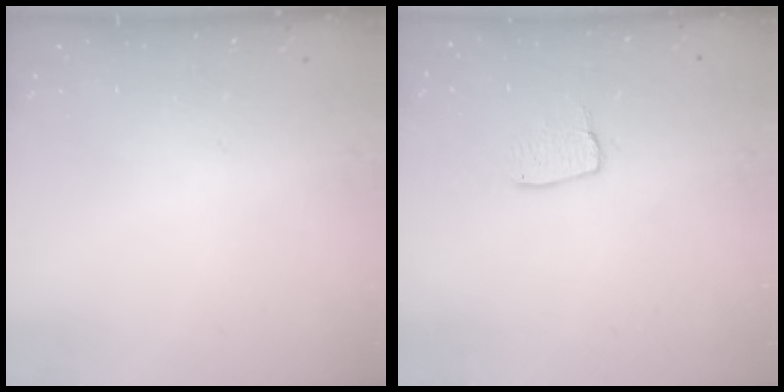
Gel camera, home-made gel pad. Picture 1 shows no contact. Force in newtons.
{"total": 5.5, "press": 5.5, "slide": 0.3}